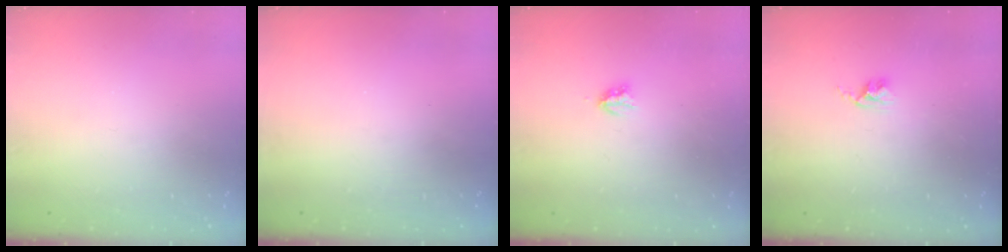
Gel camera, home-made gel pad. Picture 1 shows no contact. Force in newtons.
{"total": 0.0}
{"total": 2.9, "press": 2.9, "slide": 0.5}
{"total": 2.4, "press": 2.4, "slide": 0.3}